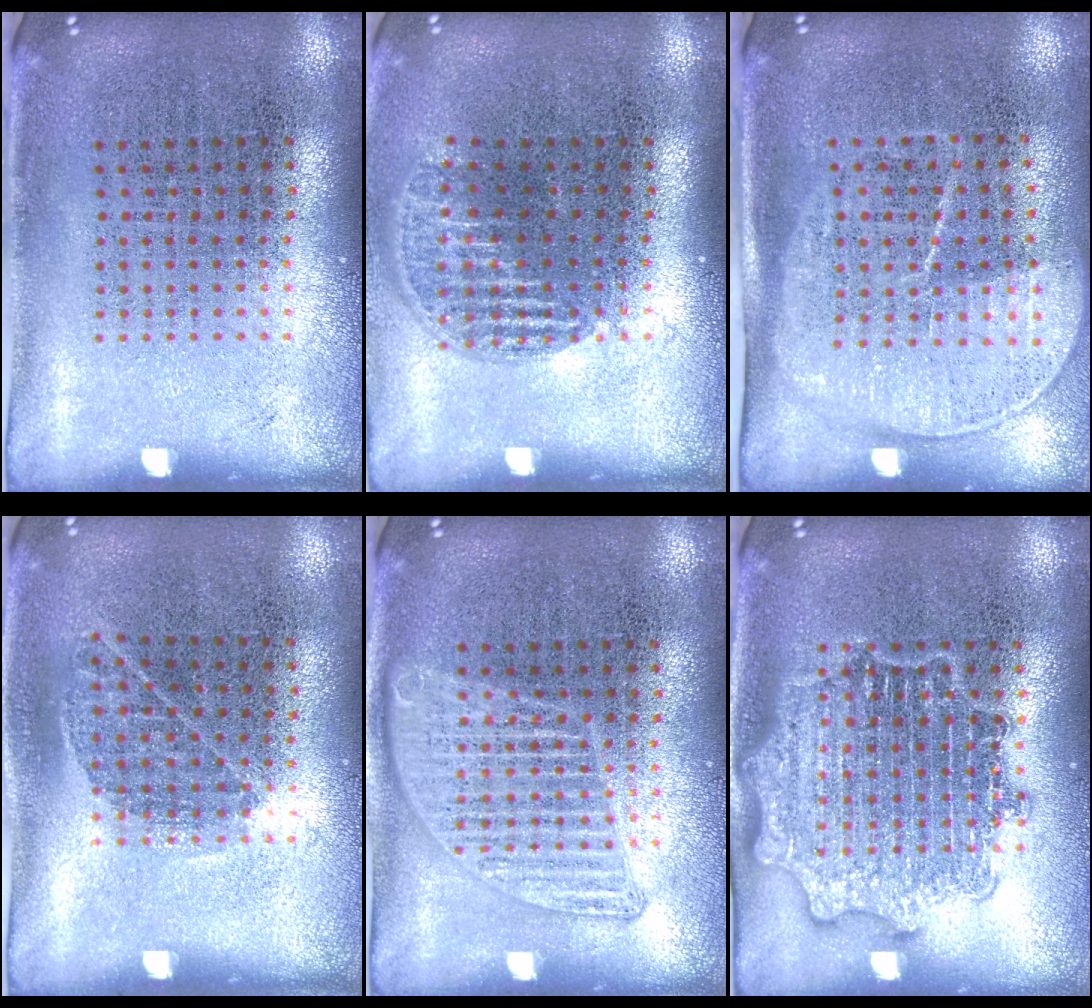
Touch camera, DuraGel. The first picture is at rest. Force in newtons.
{"total": 1.2, "press": 1.0, "slide": 0.5}
{"total": 1.6, "press": 1.3, "slide": 0.9}
{"total": 0.8, "press": 0.6, "slide": 0.6}
{"total": 1.2, "press": 1.2, "slide": 0.1}
{"total": 2.8, "press": 2.8, "slide": 0.4}